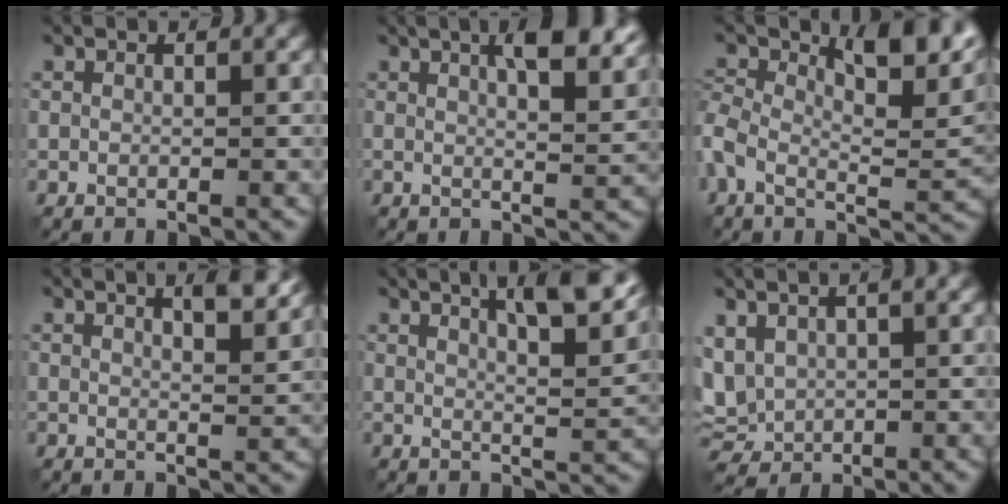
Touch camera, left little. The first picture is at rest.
{"total": 6.5, "force": [3.0, 1.9, 5.5], "torque": [-0.062, 0.013, 0.035]}
{"total": 9.7, "force": [2.7, 4.6, 8.0], "torque": [-0.137, -0.002, 0.033]}
{"total": 3.4, "force": [2.2, 0.9, 2.4], "torque": [-0.026, 0.001, 0.027]}
{"total": 7.8, "force": [4.5, 2.0, 6.0], "torque": [-0.067, 0.019, 0.052]}
{"total": 4.5, "force": [1.2, 3.2, 3.0], "torque": [-0.069, 0.001, 0.022]}